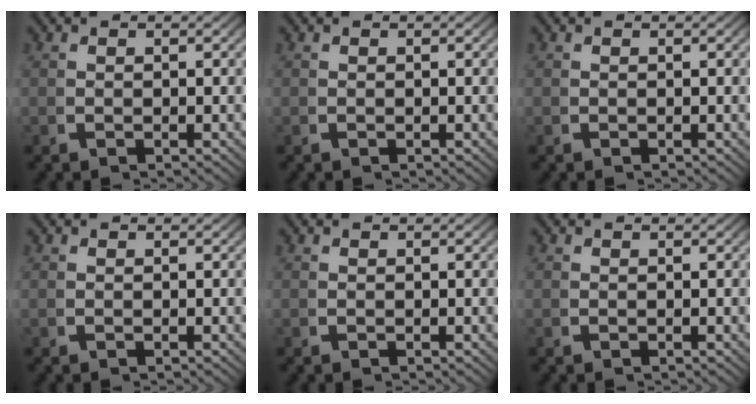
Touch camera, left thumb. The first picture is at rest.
{"total": 0.0}
{"total": 0.0}
{"total": 0.0}
{"total": 0.0}
{"total": 0.0}